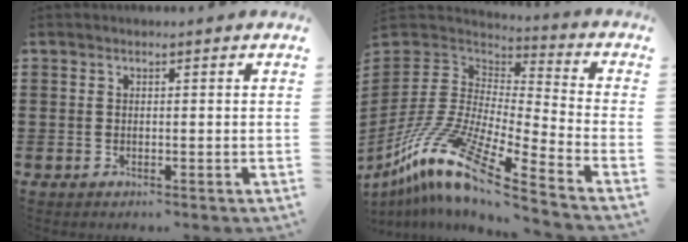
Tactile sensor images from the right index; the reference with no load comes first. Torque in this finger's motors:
{"motor_torque": [-0.42, 1.29, 0.36, 0.19]}